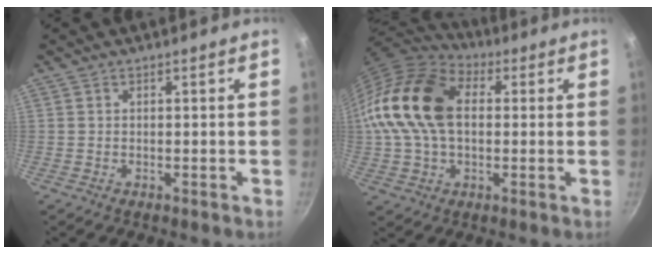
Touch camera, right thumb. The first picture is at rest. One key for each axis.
{"total": 19.7, "fx": 2.1, "fy": 13.1, "fz": 14.5, "tx": -0.271, "ty": 0.033, "tz": 0.024}